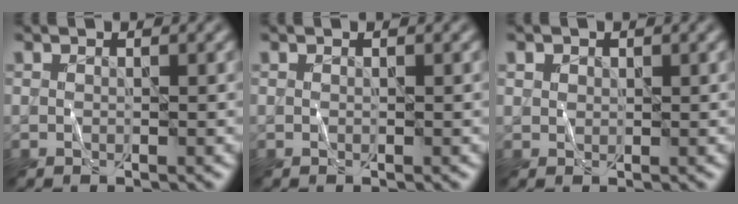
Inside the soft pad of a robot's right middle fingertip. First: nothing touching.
{"total": 0.0}
{"total": 1.0, "force": [0.5, 0.8, 0.2], "torque": [-0.003, -0.001, 0.010]}